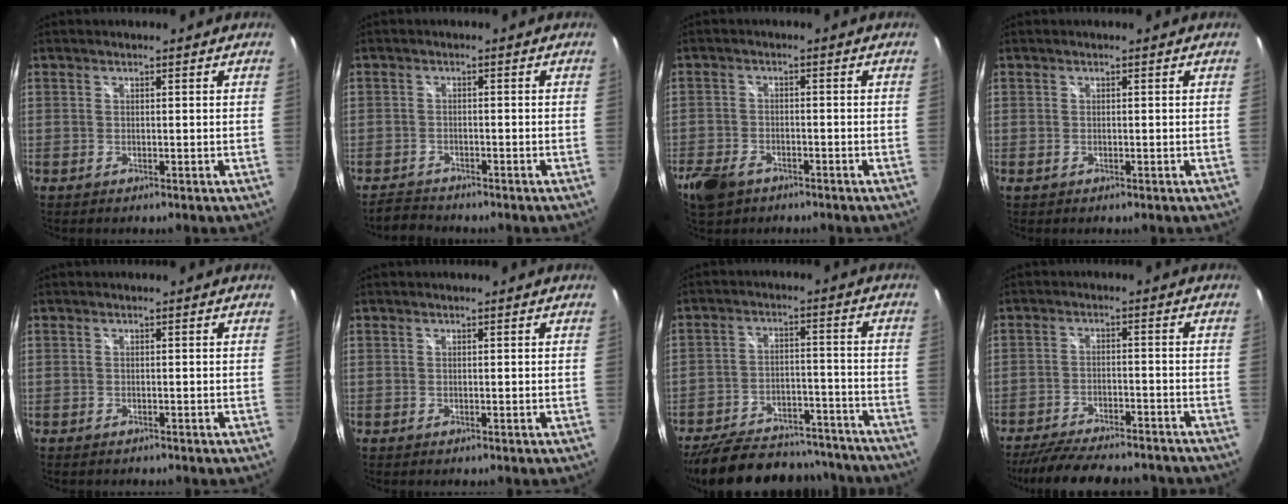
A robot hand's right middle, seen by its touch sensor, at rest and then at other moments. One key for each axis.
{"total": 2.6, "fx": -2.5, "fy": 0.7, "fz": -0.2, "tx": -0.012, "ty": 0.001, "tz": -0.052}
{"total": 7.2, "fx": -4.8, "fy": 4.1, "fz": 3.3, "tx": -0.099, "ty": -0.011, "tz": -0.089}
{"total": 0.6, "fx": -0.2, "fy": 0.5, "fz": 0.4, "tx": -0.007, "ty": -0.001, "tz": -0.004}
{"total": 0.6, "fx": -0.6, "fy": 0.3, "fz": 0.1, "tx": -0.004, "ty": -0.002, "tz": -0.010}
{"total": 0.0}
{"total": 25.2, "fx": -21.3, "fy": 9.0, "fz": 9.9, "tx": -0.201, "ty": 0.015, "tz": -0.281}
{"total": 19.0, "fx": -16.2, "fy": 5.0, "fz": 8.5, "tx": -0.172, "ty": -0.022, "tz": -0.230}